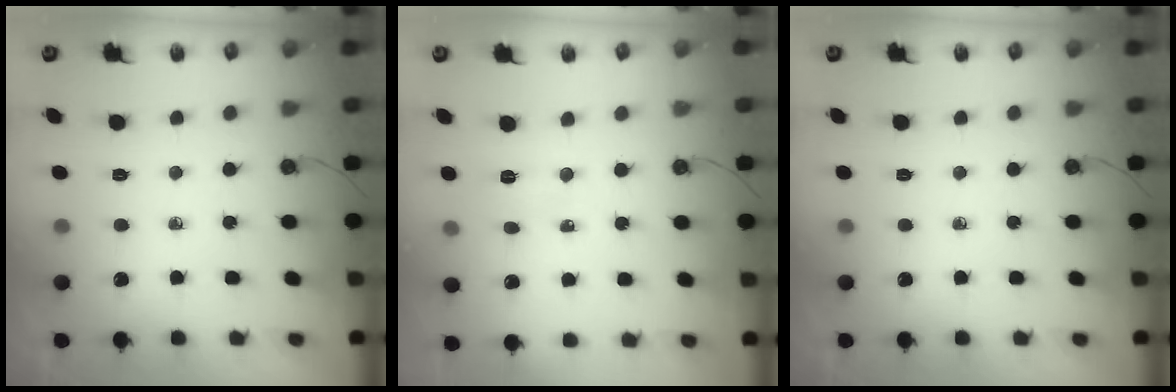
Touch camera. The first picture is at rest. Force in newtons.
{"total": 2.8, "press": 2.7, "slide": 0.8}
{"total": 0.0}